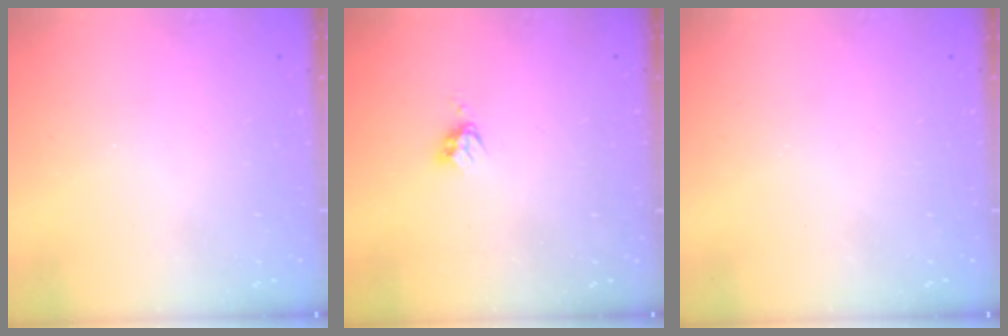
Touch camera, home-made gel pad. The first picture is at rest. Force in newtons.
{"total": 3.7, "press": 3.6, "slide": 0.5}
{"total": 0.0}